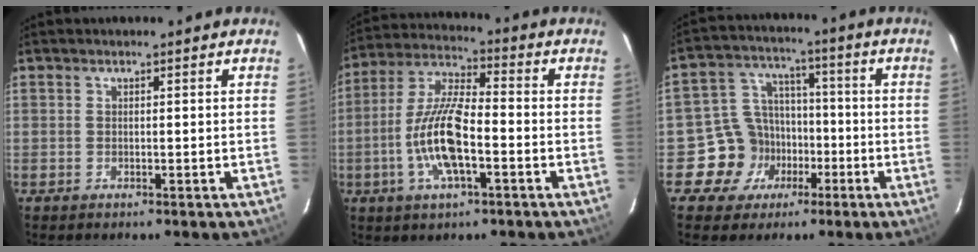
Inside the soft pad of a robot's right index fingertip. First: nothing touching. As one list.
[{"total": 12.9, "force": [-3.9, 3.9, 11.7], "torque": [-0.246, 0.001, -0.076]}, {"total": 10.1, "force": [-4.4, 8.9, 1.8], "torque": [-0.055, 0.037, -0.064]}]